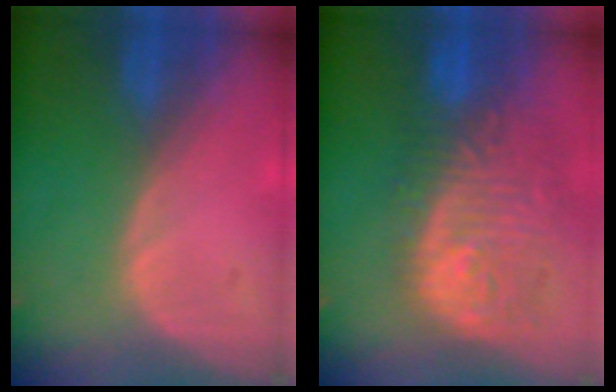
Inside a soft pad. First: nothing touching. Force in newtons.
{"total": 12.0, "press": 10.7, "slide": 5.5}